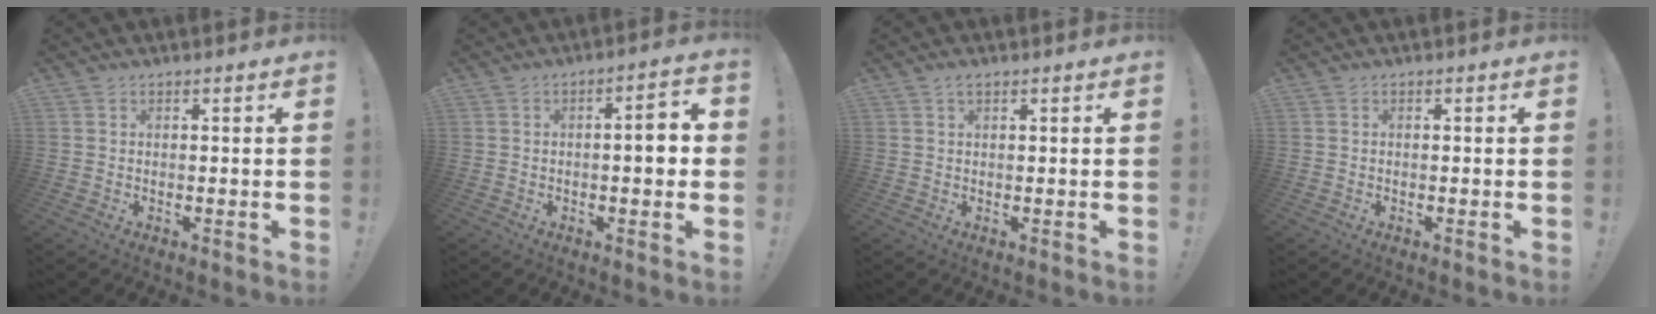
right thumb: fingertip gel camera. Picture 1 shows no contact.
{"total": 5.9, "force": [-0.2, 1.4, 5.7], "torque": [-0.076, 0.003, -0.009]}
{"total": 1.4, "force": [0.8, 0.6, 1.0], "torque": [-0.021, 0.001, 0.014]}
{"total": 0.0}